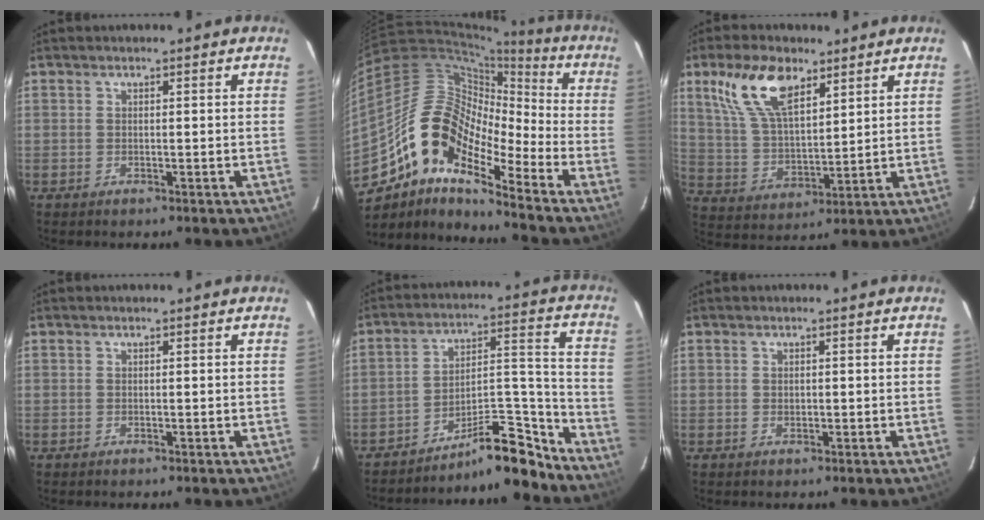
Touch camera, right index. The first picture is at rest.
{"total": 15.6, "force": [-10.4, 6.3, 9.8], "torque": [-0.160, 0.004, -0.211]}
{"total": 13.1, "force": [7.5, 6.0, 9.0], "torque": [-0.178, 0.020, 0.154]}
{"total": 0.0}
{"total": 13.5, "force": [-12.4, 2.5, 4.9], "torque": [-0.077, 0.050, -0.188]}
{"total": 0.6, "force": [0.1, 0.6, 0.2], "torque": [-0.002, 0.001, 0.003]}